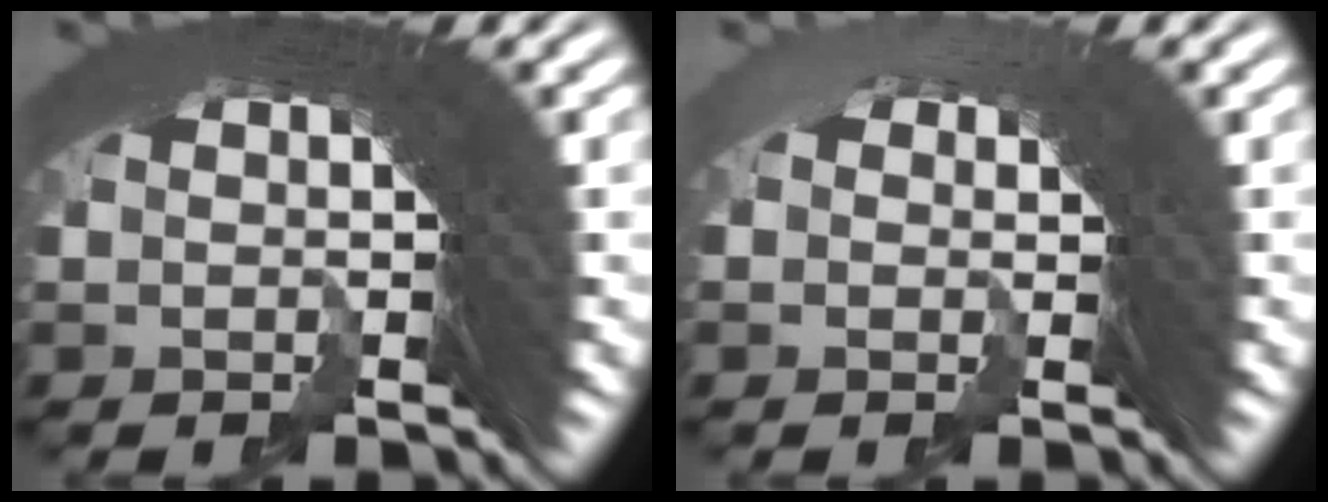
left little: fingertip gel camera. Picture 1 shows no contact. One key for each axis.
{"total": 2.7, "fx": -1.4, "fy": -0.4, "fz": -2.2, "tx": 0.032, "ty": -0.011, "tz": -0.022}